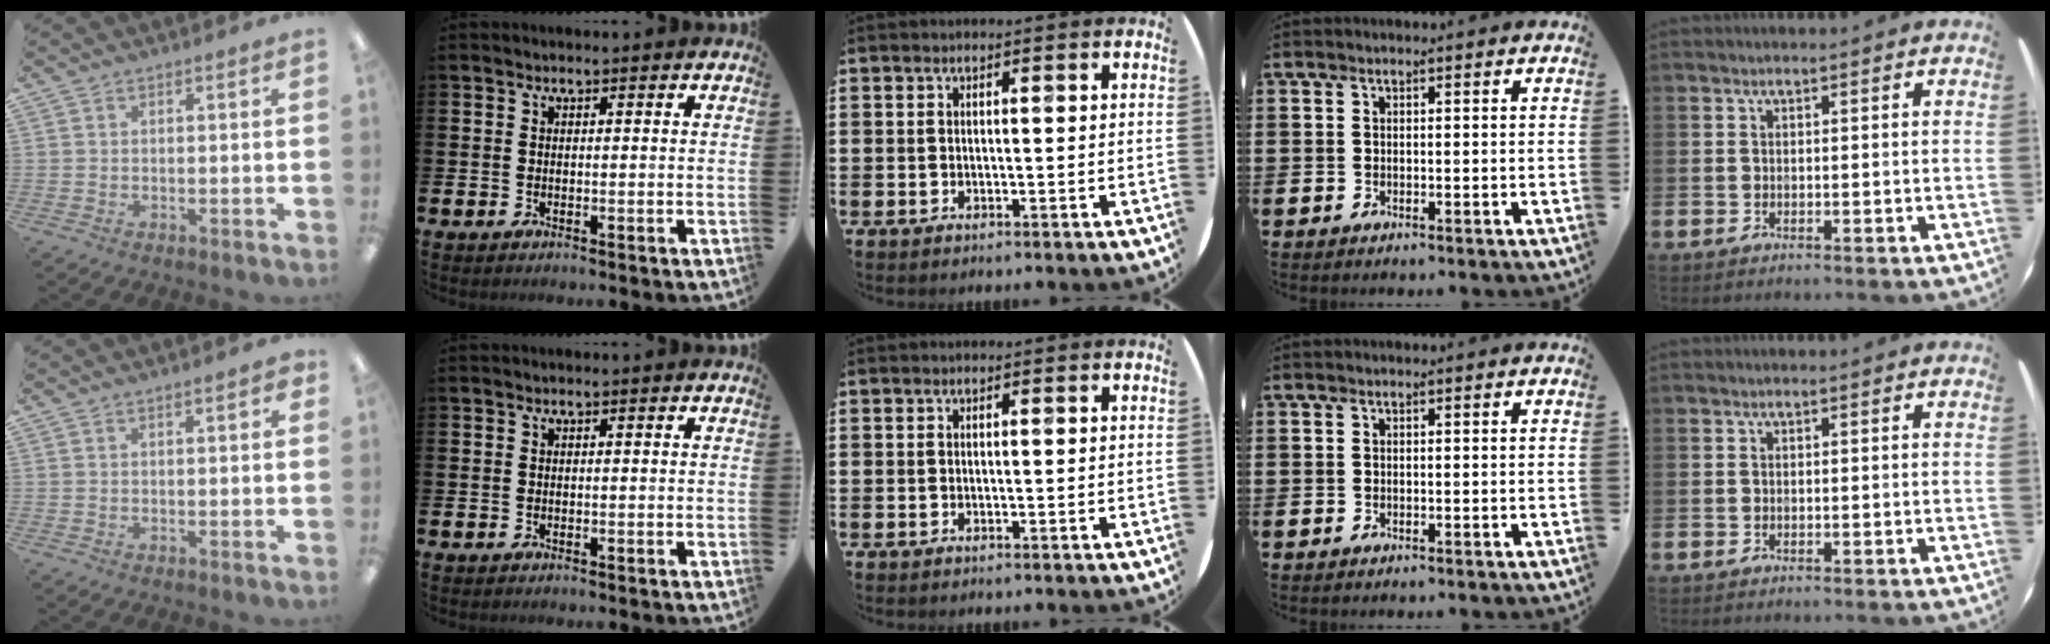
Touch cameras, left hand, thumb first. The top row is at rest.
{"thumb": {"total": 1.7, "force": [0.7, 0.5, 1.5], "torque": [-0.023, 0.000, 0.009]}}